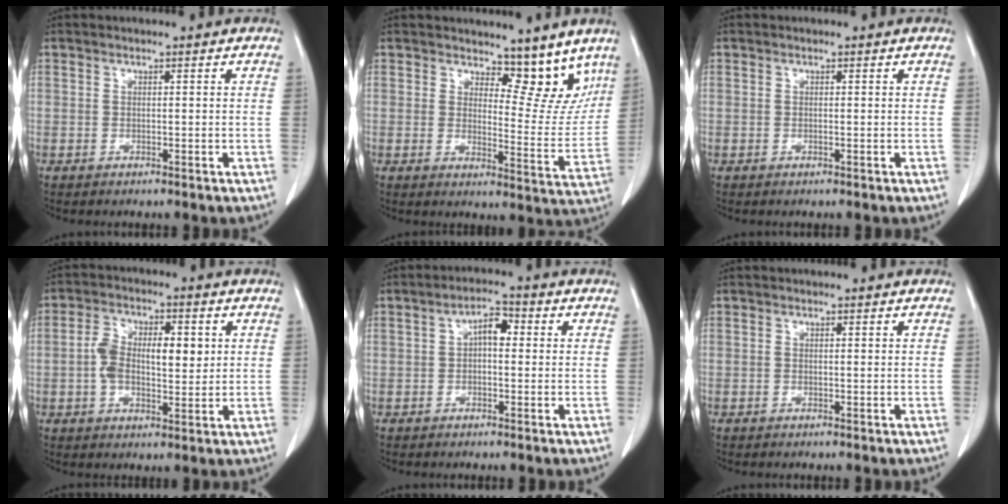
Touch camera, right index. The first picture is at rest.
{"total": 8.8, "force": [7.3, 3.5, 3.4], "torque": [-0.024, -0.026, 0.089]}
{"total": 0.0}
{"total": 9.0, "force": [1.0, 4.1, 7.9], "torque": [-0.147, 0.021, 0.018]}
{"total": 4.0, "force": [0.5, 1.8, 3.5], "torque": [-0.059, 0.018, 0.004]}
{"total": 0.0}